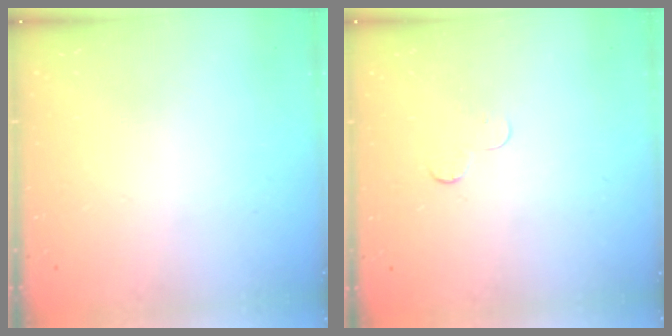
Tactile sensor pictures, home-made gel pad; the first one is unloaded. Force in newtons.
{"total": 2.3, "press": 2.3, "slide": 0.2}